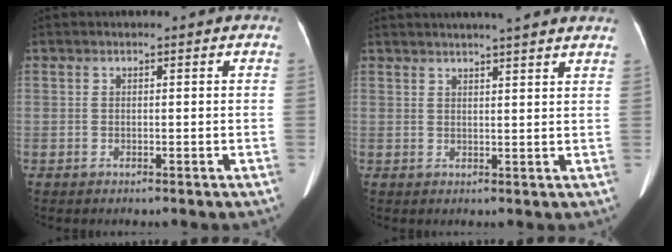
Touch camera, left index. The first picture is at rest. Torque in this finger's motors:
{"motor_torque": [0.58, -0.69, 0.27, 0.08]}